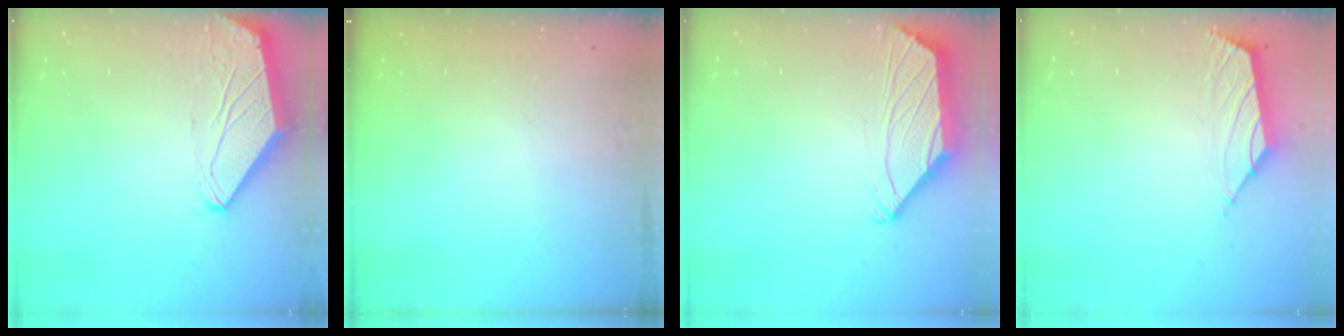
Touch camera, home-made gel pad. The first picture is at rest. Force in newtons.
{"total": 0.0}
{"total": 2.2, "press": 2.1, "slide": 0.7}
{"total": 1.6, "press": 1.5, "slide": 0.6}